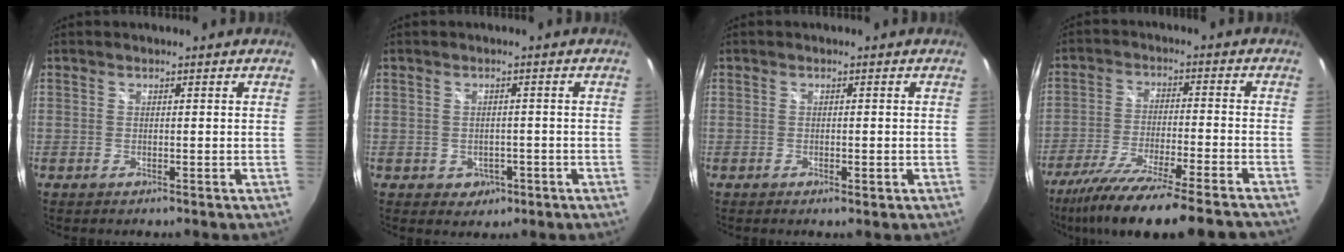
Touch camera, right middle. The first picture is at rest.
{"total": 3.7, "force": [-1.2, 3.2, 1.4], "torque": [-0.035, 0.000, -0.006]}
{"total": 1.3, "force": [-0.6, 0.5, 1.1], "torque": [-0.017, -0.002, -0.008]}
{"total": 18.2, "force": [-15.2, 0.3, 10.0], "torque": [-0.197, -0.050, -0.246]}